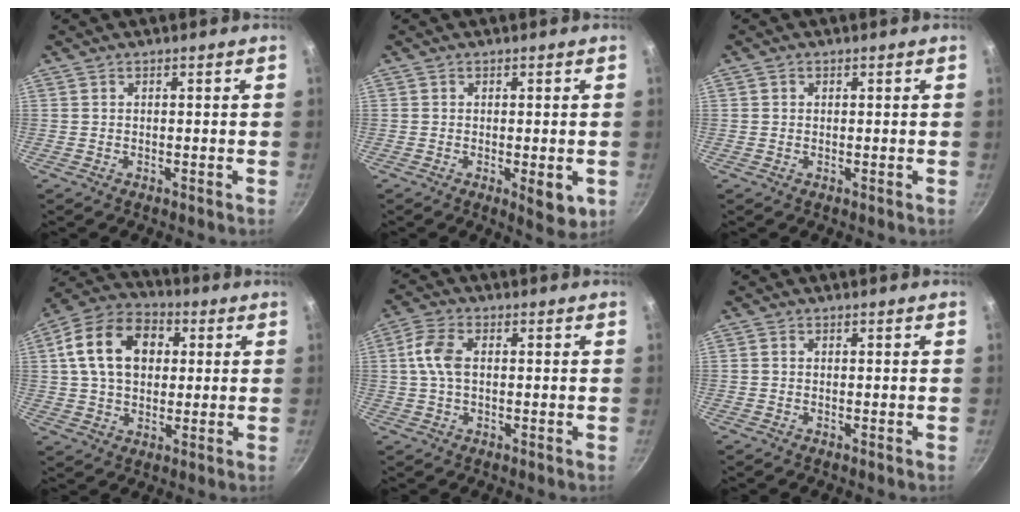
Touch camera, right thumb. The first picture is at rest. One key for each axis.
{"total": 5.1, "fx": -1.1, "fy": 2.2, "fz": 4.5, "tx": -0.054, "ty": -0.007, "tz": -0.011}
{"total": 0.8, "fx": 0.2, "fy": 0.7, "fz": 0.2, "tx": 0.000, "ty": 0.002, "tz": 0.000}
{"total": 15.6, "fx": 3.3, "fy": 11.2, "fz": 10.4, "tx": -0.157, "ty": 0.020, "tz": 0.043}
{"total": 6.2, "fx": 0.5, "fy": 3.8, "fz": 4.9, "tx": -0.101, "ty": 0.016, "tz": 0.005}
{"total": 0.5, "fx": -0.1, "fy": 0.5, "fz": 0.2, "tx": -0.002, "ty": 0.002, "tz": -0.004}